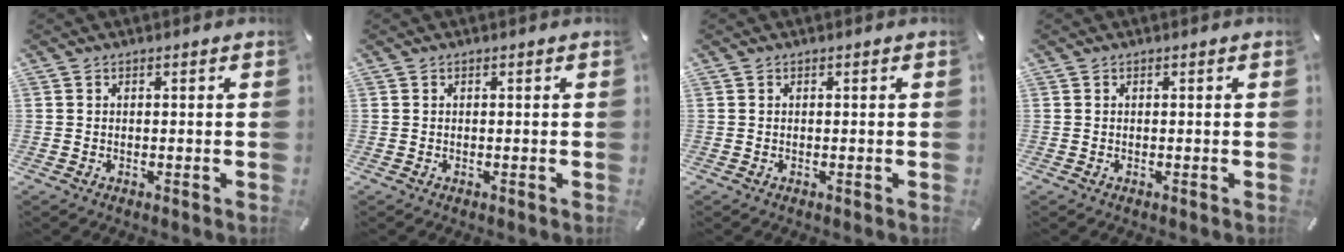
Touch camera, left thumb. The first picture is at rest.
{"total": 0.0}
{"total": 0.0}
{"total": 0.0}